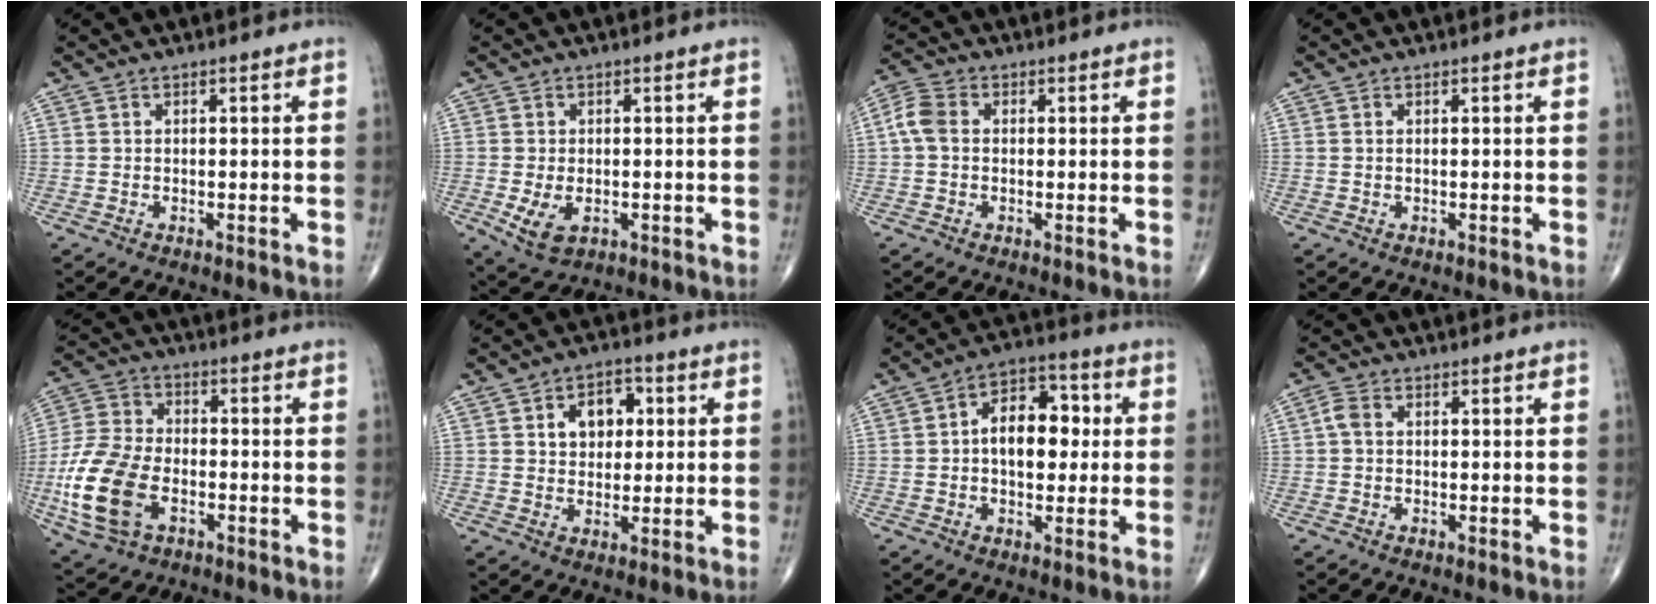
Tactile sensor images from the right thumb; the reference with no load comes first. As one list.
[{"total": 5.3, "force": [-1.4, 3.2, 3.9], "torque": [-0.071, -0.007, -0.014]}, {"total": 4.5, "force": [0.2, 3.3, 3.1], "torque": [-0.072, 0.014, -0.004]}, {"total": 0.0}, {"total": 15.4, "force": [-4.6, 9.4, 11.3], "torque": [-0.237, 0.013, -0.091]}, {"total": 7.6, "force": [2.0, 5.4, 5.0], "torque": [-0.041, 0.003, 0.026]}, {"total": 11.1, "force": [0.8, 7.0, 8.6], "torque": [-0.105, 0.024, 0.007]}, {"total": 2.0, "force": [0.1, 1.3, 1.5], "torque": [-0.033, 0.005, -0.003]}]